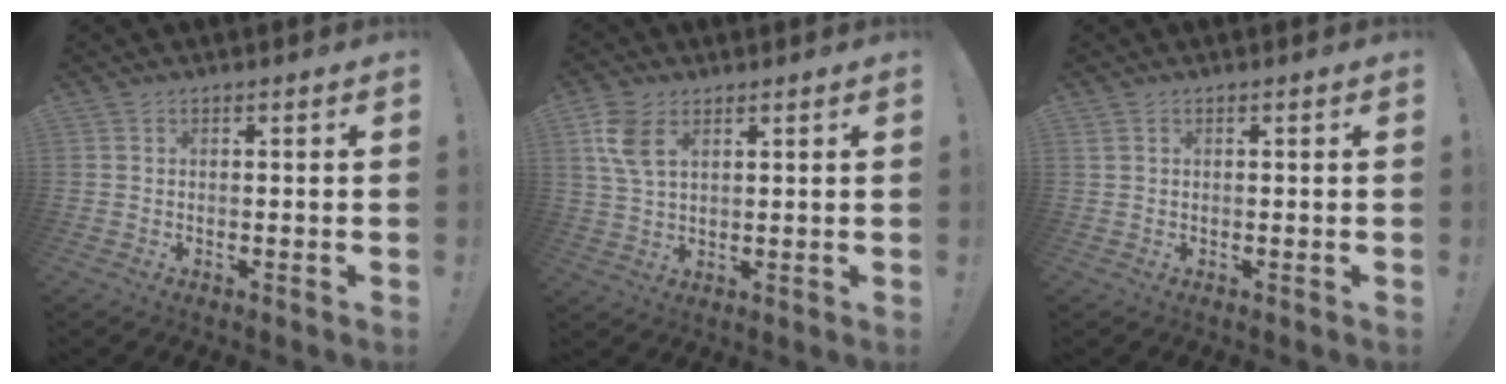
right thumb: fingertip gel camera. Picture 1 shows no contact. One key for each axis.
{"total": 8.0, "fx": 3.6, "fy": 4.4, "fz": 5.6, "tx": -0.119, "ty": -0.004, "tz": 0.070}
{"total": 0.8, "fx": 0.4, "fy": 0.3, "fz": 0.5, "tx": -0.013, "ty": 0.001, "tz": 0.008}